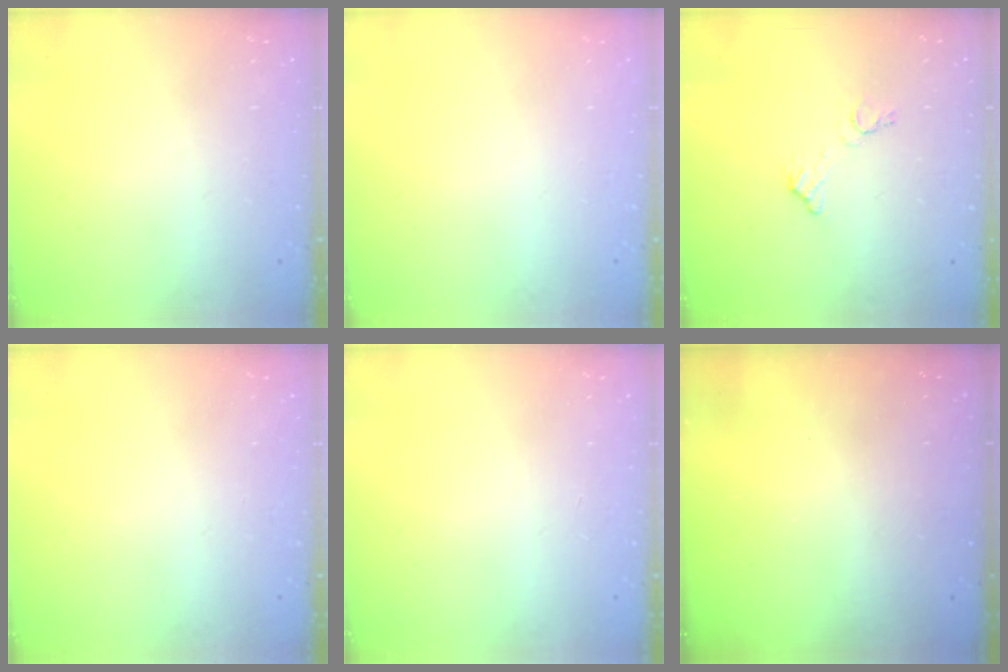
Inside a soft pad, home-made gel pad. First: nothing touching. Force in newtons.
{"total": 0.0}
{"total": 7.0, "press": 7.0, "slide": 0.4}
{"total": 0.0}
{"total": 0.0}
{"total": 3.0, "press": 3.0, "slide": 0.1}